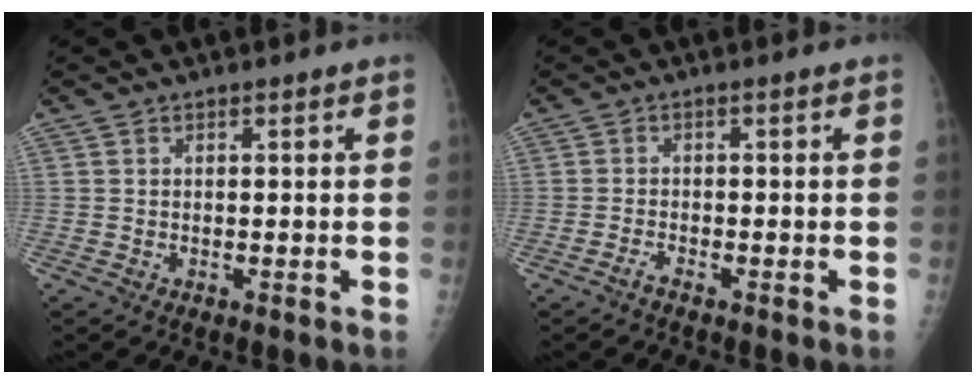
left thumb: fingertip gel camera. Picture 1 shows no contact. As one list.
[{"total": 1.5, "force": [-1.3, 0.2, 0.8], "torque": [-0.023, 0.002, -0.028]}]